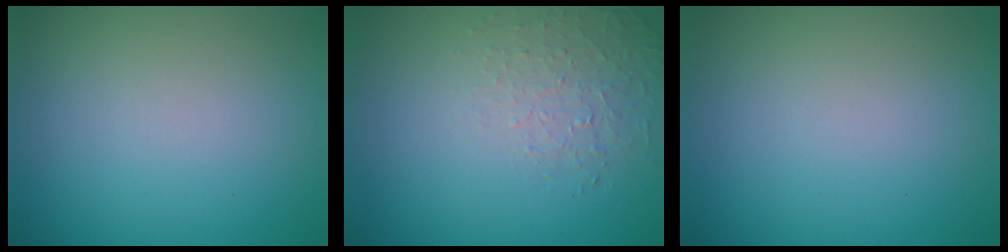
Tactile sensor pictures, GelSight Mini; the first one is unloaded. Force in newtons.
{"total": 1.4, "press": 0.6, "slide": 1.3}
{"total": 0.0}